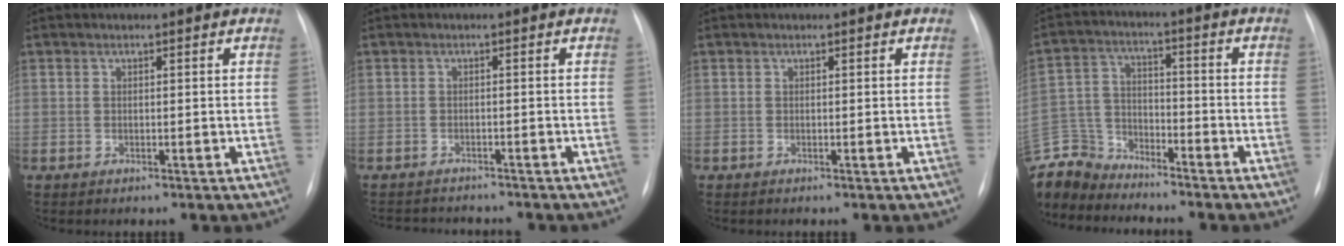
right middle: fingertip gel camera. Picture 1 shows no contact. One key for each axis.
{"total": 7.1, "fx": -6.7, "fy": 1.8, "fz": 1.6, "tx": -0.022, "ty": 0.001, "tz": -0.085}
{"total": 0.0}
{"total": 11.2, "fx": -10.7, "fy": 3.1, "fz": 0.9, "tx": -0.029, "ty": 0.012, "tz": -0.210}